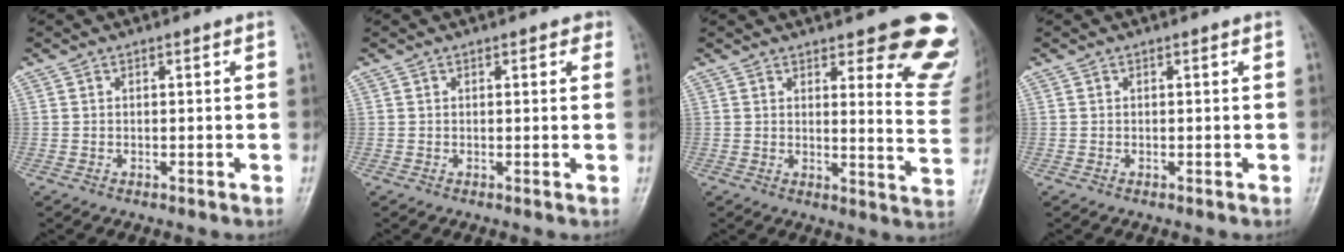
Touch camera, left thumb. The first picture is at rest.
{"total": 1.5, "force": [0.8, 0.8, 0.9], "torque": [0.000, -0.001, 0.005]}
{"total": 14.4, "force": [9.0, 4.2, 10.4], "torque": [-0.074, -0.060, 0.096]}
{"total": 0.0}